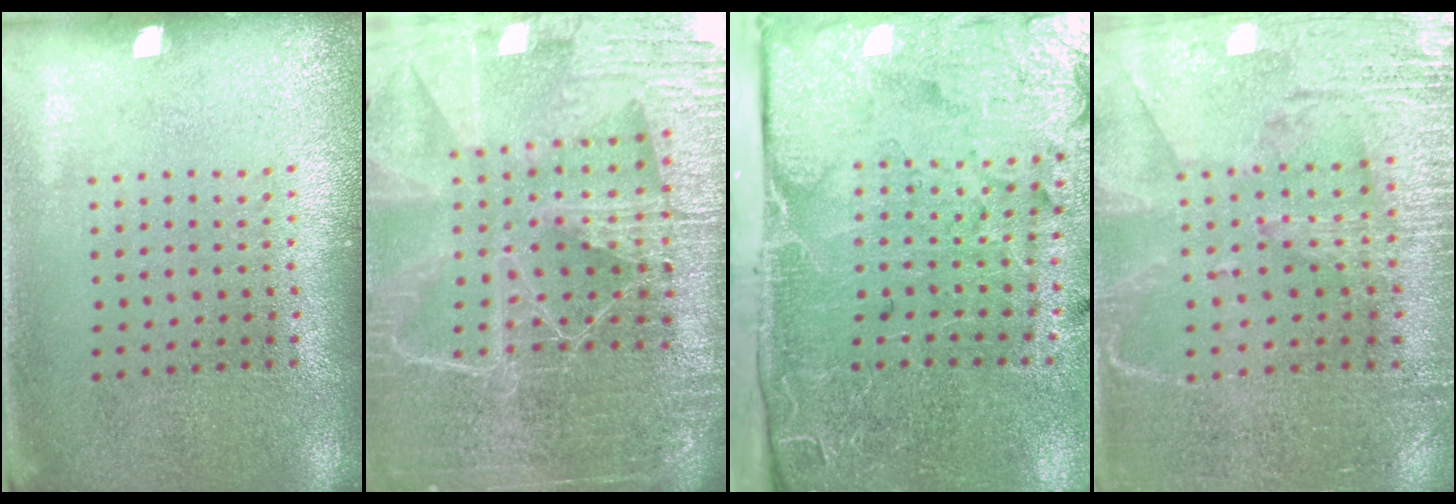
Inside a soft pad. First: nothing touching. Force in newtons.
{"total": 6.1, "press": 5.3, "slide": 3.0}
{"total": 5.1, "press": 4.0, "slide": 3.2}
{"total": 3.3, "press": 2.8, "slide": 1.7}